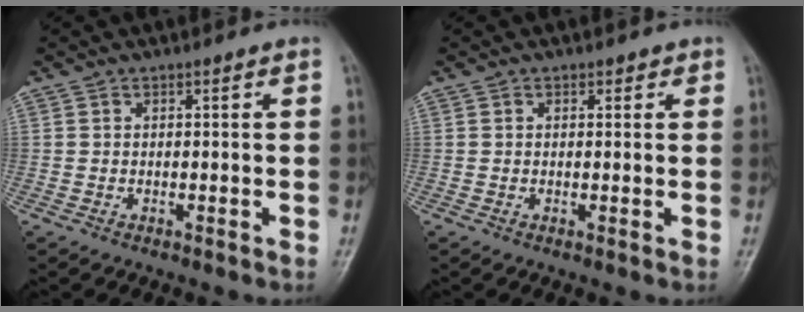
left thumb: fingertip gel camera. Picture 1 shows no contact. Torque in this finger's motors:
{"motor_torque": [-0.63, -0.09, -0.21, 0.00, -0.02]}